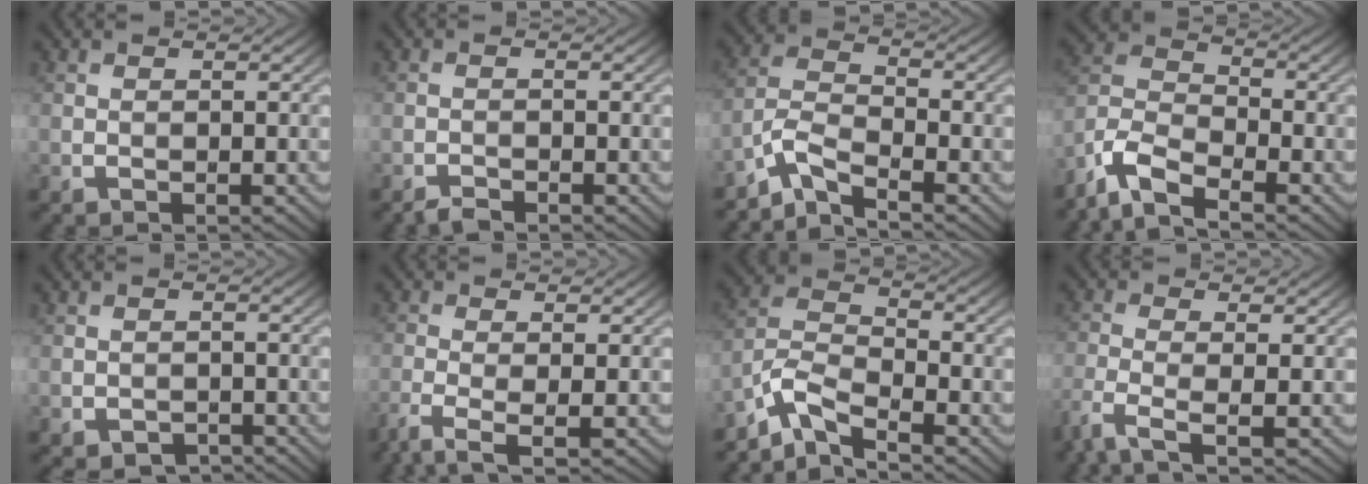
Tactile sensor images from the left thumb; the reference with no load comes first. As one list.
[{"total": 1.2, "force": [-1.2, 0.0, 0.1], "torque": [-0.002, 0.003, -0.026]}, {"total": 4.7, "force": [-3.9, 1.0, 2.4], "torque": [-0.056, -0.002, -0.094]}, {"total": 7.8, "force": [-5.8, 2.6, 4.5], "torque": [-0.099, -0.005, -0.139]}, {"total": 1.4, "force": [-1.2, 0.8, 0.2], "torque": [-0.002, 0.000, -0.019]}, {"total": 3.4, "force": [-1.9, 0.8, 2.7], "torque": [-0.059, -0.004, -0.048]}, {"total": 6.1, "force": [-5.0, 1.5, 3.3], "torque": [-0.076, 0.000, -0.117]}, {"total": 4.3, "force": [-2.5, 1.0, 3.4], "torque": [-0.080, -0.005, -0.065]}]